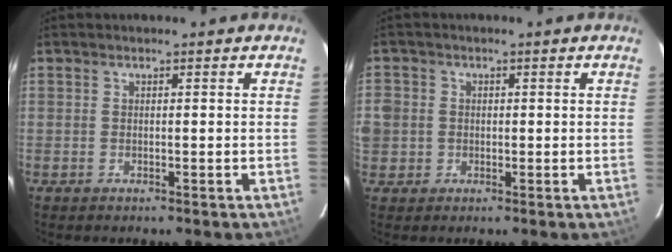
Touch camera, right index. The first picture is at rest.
{"total": 5.3, "force": [-0.5, 5.1, 1.5], "torque": [-0.044, 0.010, -0.004]}